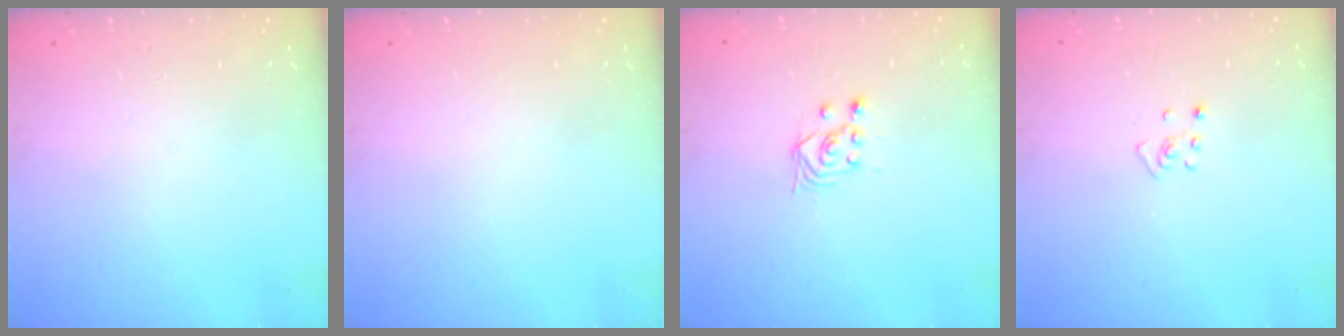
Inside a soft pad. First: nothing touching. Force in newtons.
{"total": 0.0}
{"total": 3.5, "press": 3.0, "slide": 1.7}
{"total": 3.6, "press": 3.6, "slide": 0.2}